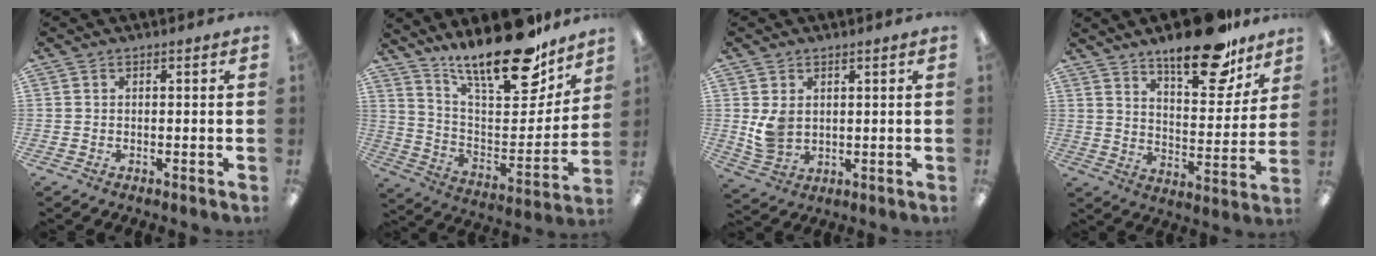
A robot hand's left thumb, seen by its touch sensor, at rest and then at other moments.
{"total": 22.5, "force": [17.9, 6.5, 12.1], "torque": [-0.191, -0.128, 0.303]}
{"total": 5.8, "force": [1.7, 4.3, 3.5], "torque": [-0.067, 0.000, 0.035]}
{"total": 18.8, "force": [13.9, 6.9, 10.6], "torque": [-0.149, -0.083, 0.228]}